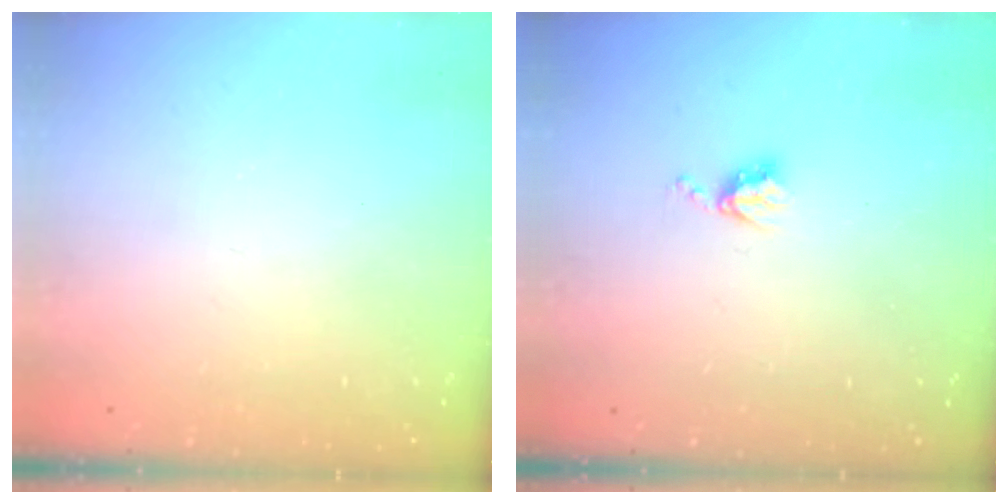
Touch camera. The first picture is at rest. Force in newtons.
{"total": 4.3, "press": 4.2, "slide": 0.6}